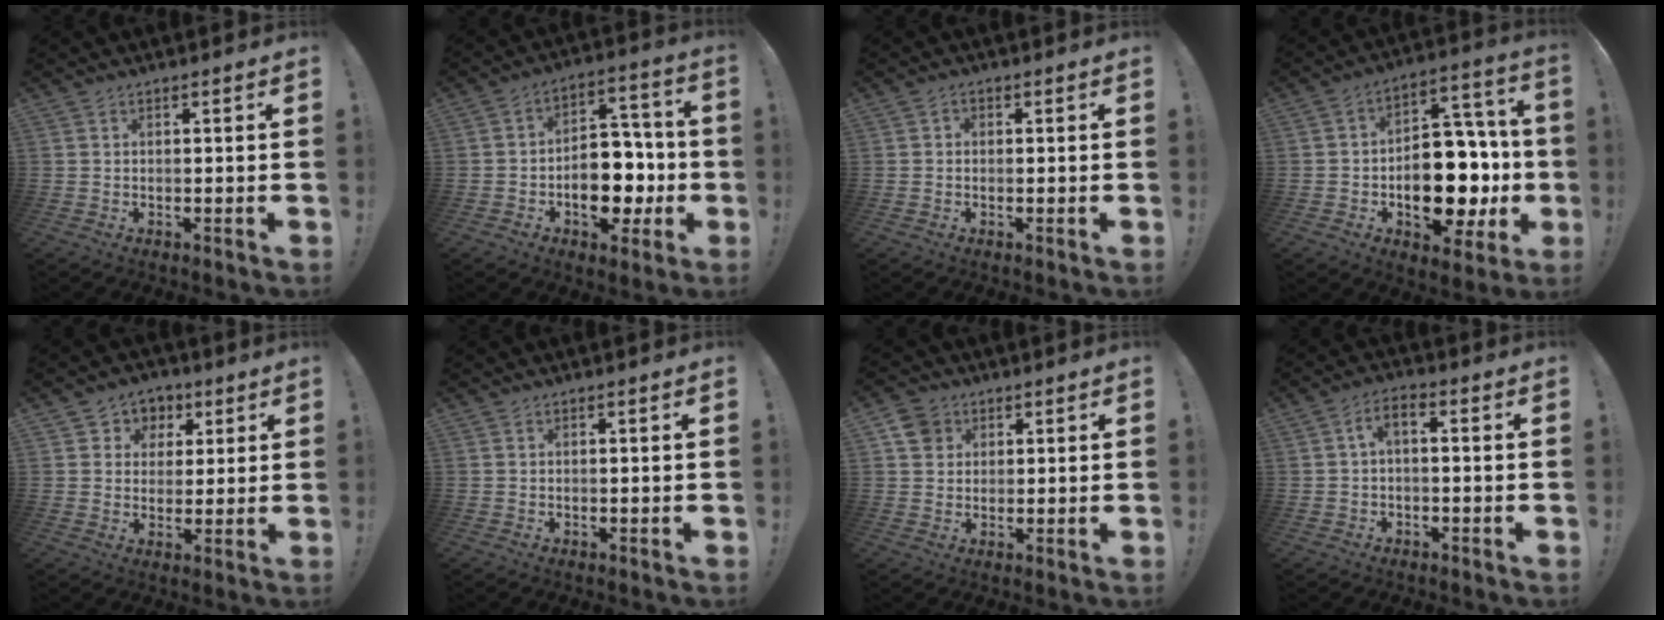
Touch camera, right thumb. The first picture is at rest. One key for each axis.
{"total": 15.1, "fx": -4.6, "fy": 10.3, "fz": 10.1, "tx": -0.132, "ty": 0.034, "tz": -0.067}
{"total": 1.2, "fx": -0.5, "fy": 0.9, "fz": 0.6, "tx": -0.011, "ty": 0.005, "tz": -0.008}
{"total": 20.9, "fx": -5.3, "fy": 12.6, "fz": 15.8, "tx": -0.212, "ty": 0.039, "tz": -0.068}
{"total": 6.4, "fx": 1.6, "fy": 6.1, "fz": 1.0, "tx": -0.010, "ty": -0.010, "tz": 0.034}
{"total": 0.0}
{"total": 6.0, "fx": 2.6, "fy": 5.1, "fz": 1.6, "tx": -0.028, "ty": -0.006, "tz": 0.053}
{"total": 4.0, "fx": -0.3, "fy": 1.7, "fz": 3.6, "tx": -0.074, "ty": 0.002, "tz": -0.008}